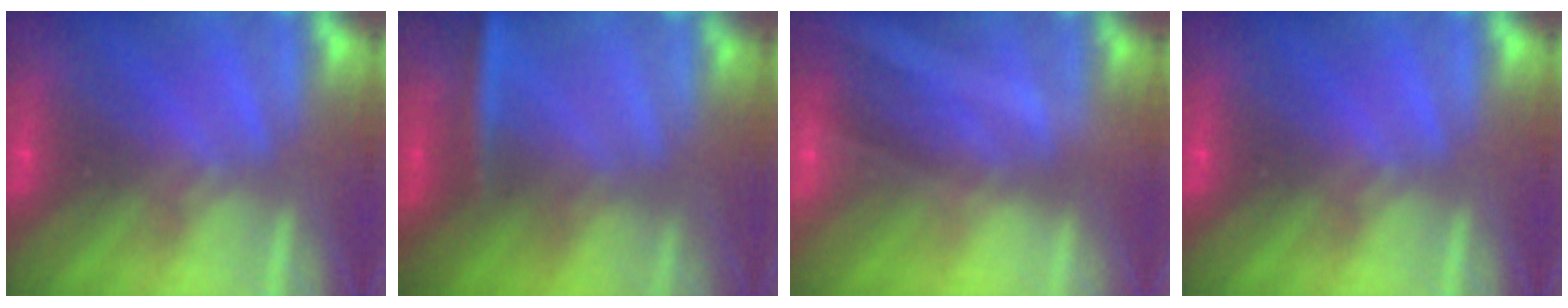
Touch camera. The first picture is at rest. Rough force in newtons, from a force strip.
{"total": 3.0}
{"total": 2.1}
{"total": 0.0}